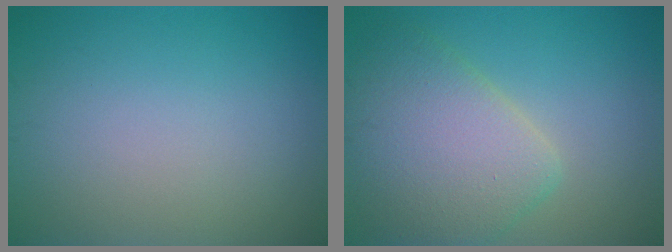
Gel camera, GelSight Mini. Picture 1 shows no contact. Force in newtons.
{"total": 6.8, "press": 6.8, "slide": 0.4}